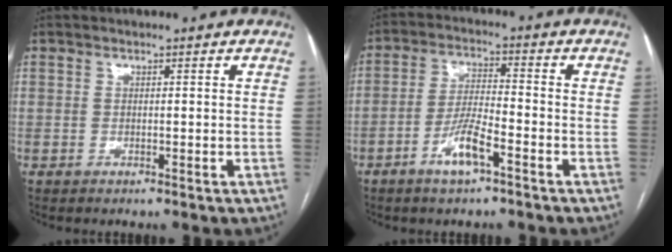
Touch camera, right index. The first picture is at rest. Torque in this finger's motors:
{"motor_torque": [0.68, -0.30, 0.19, 0.07]}